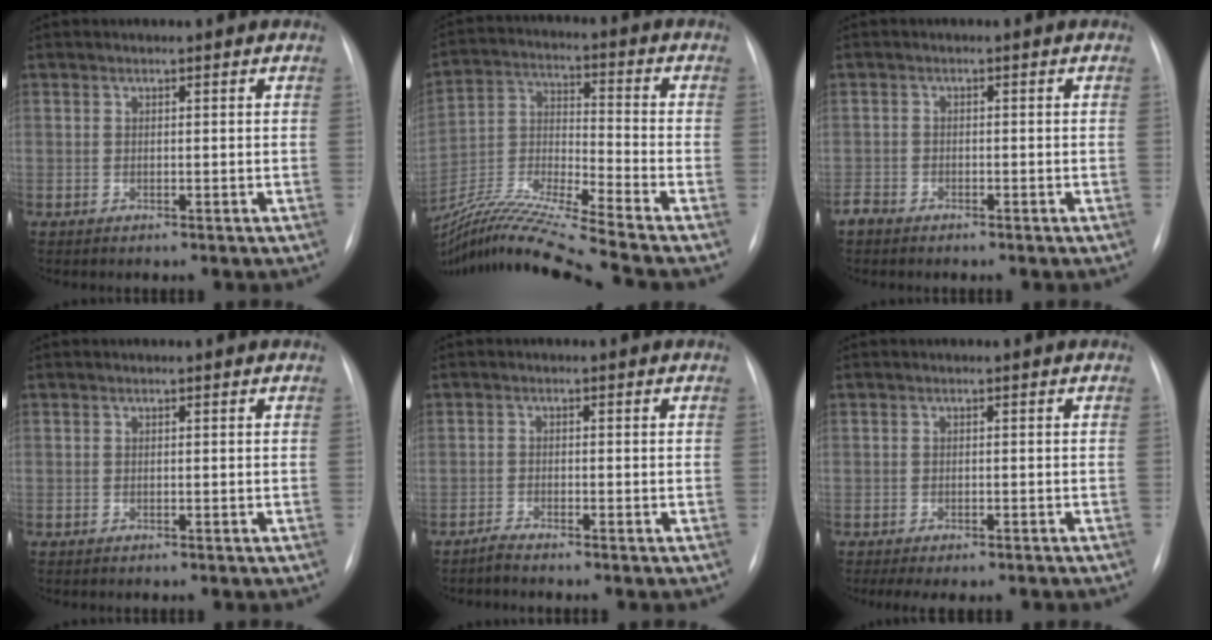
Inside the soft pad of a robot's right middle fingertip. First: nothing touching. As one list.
[{"total": 18.6, "force": [-16.2, -2.6, 8.7], "torque": [-0.197, -0.015, -0.299]}, {"total": 1.7, "force": [-1.4, 0.8, 0.4], "torque": [-0.018, -0.002, -0.024]}, {"total": 0.0}, {"total": 1.4, "force": [-1.3, -0.3, 0.3], "torque": [-0.016, -0.007, -0.027]}, {"total": 5.1, "force": [-4.0, 1.7, 2.7], "torque": [-0.037, -0.006, -0.048]}]